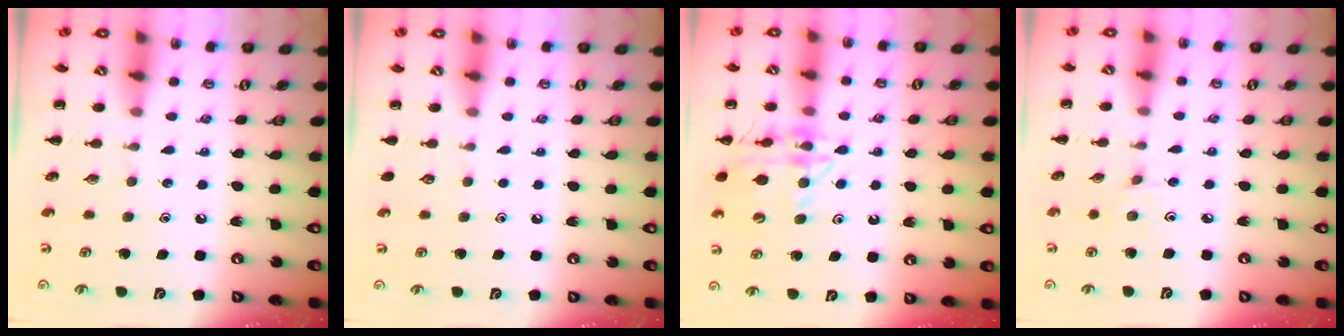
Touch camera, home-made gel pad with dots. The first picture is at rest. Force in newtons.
{"total": 0.0}
{"total": 13.9, "press": 13.7, "slide": 2.1}
{"total": 2.5, "press": 2.3, "slide": 0.9}